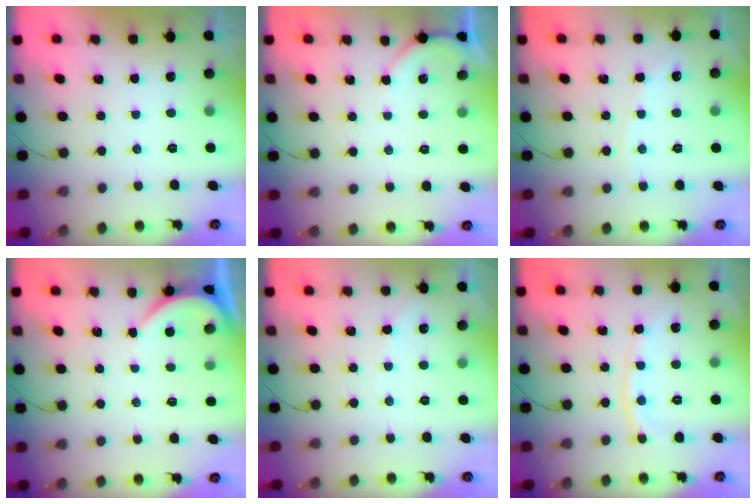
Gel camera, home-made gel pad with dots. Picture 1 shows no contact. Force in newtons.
{"total": 2.0, "press": 2.0, "slide": 0.2}
{"total": 3.4, "press": 3.4, "slide": 0.6}
{"total": 2.4, "press": 2.4, "slide": 0.2}
{"total": 4.0, "press": 3.9, "slide": 0.5}
{"total": 8.7, "press": 8.6, "slide": 1.2}